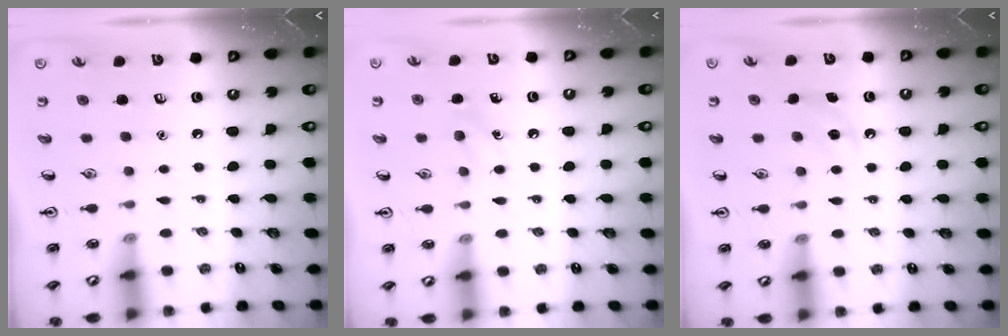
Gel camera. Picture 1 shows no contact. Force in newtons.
{"total": 6.0, "press": 5.7, "slide": 2.0}
{"total": 5.2, "press": 4.9, "slide": 1.8}